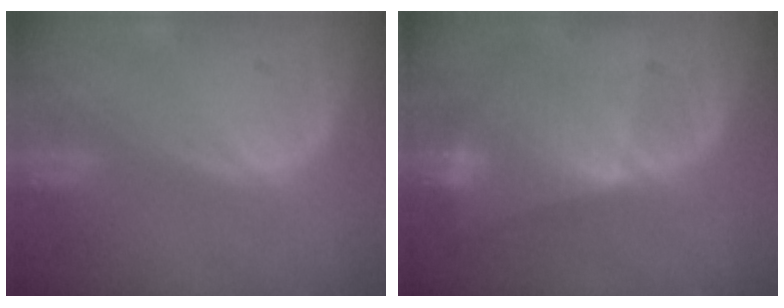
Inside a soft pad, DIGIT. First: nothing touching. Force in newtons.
{"total": 6.3, "press": 6.3, "slide": 1.0}